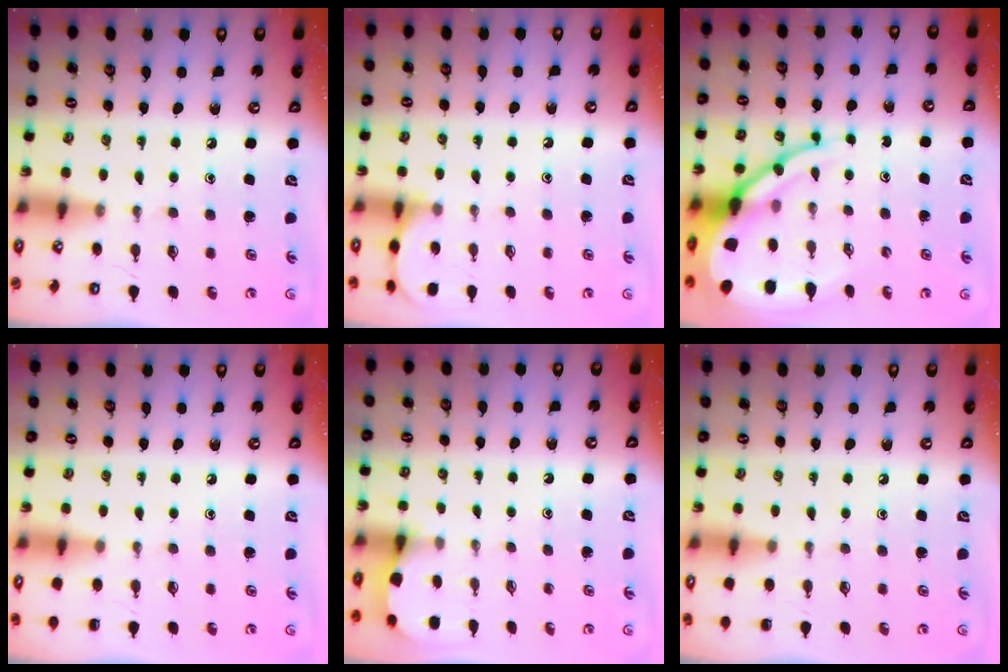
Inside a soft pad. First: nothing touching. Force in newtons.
{"total": 4.9, "press": 4.9, "slide": 0.5}
{"total": 12.5, "press": 12.4, "slide": 1.4}
{"total": 0.0}
{"total": 2.6, "press": 2.6, "slide": 0.4}
{"total": 0.0}